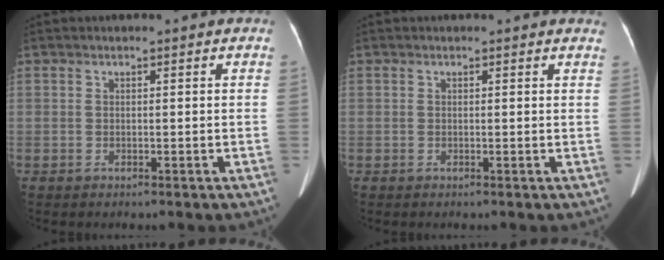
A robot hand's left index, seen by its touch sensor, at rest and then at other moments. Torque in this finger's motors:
{"motor_torque": [0.05, 0.11, -0.03, 0.01]}